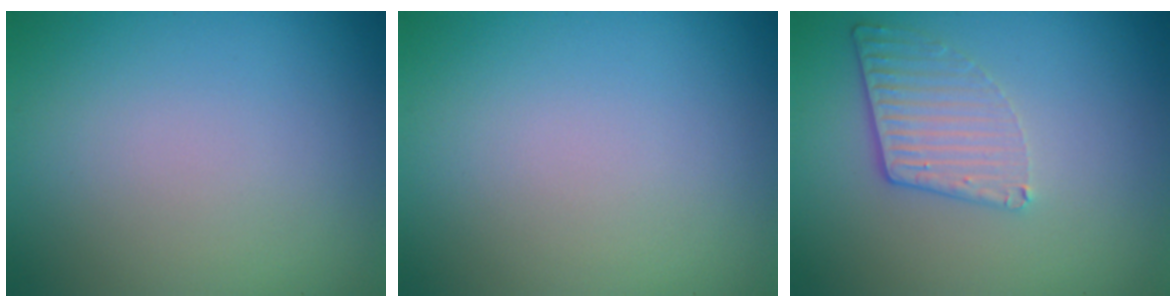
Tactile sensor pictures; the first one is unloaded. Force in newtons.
{"total": 0.0}
{"total": 3.2, "press": 2.7, "slide": 1.6}